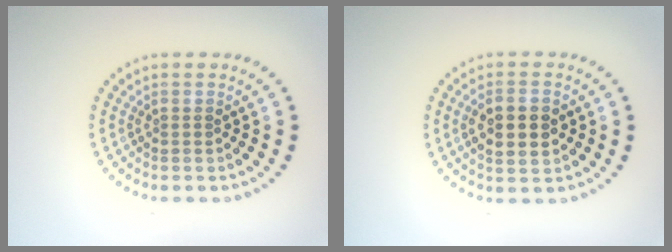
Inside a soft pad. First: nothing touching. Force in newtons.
{"total": 3.5, "press": 3.5, "slide": 0.4}